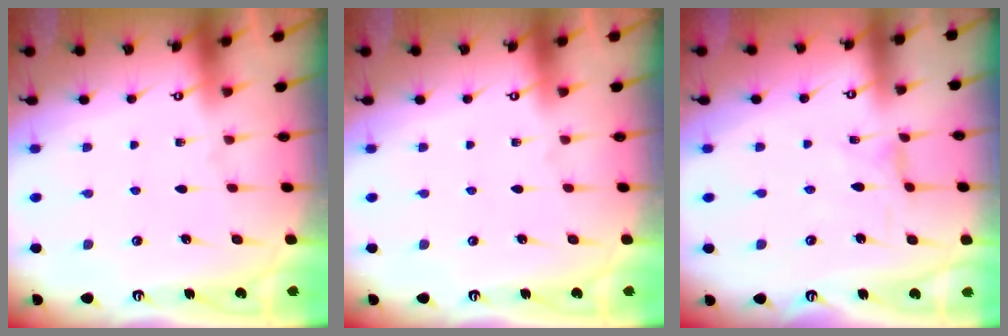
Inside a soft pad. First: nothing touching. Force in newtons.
{"total": 0.0}
{"total": 0.0}